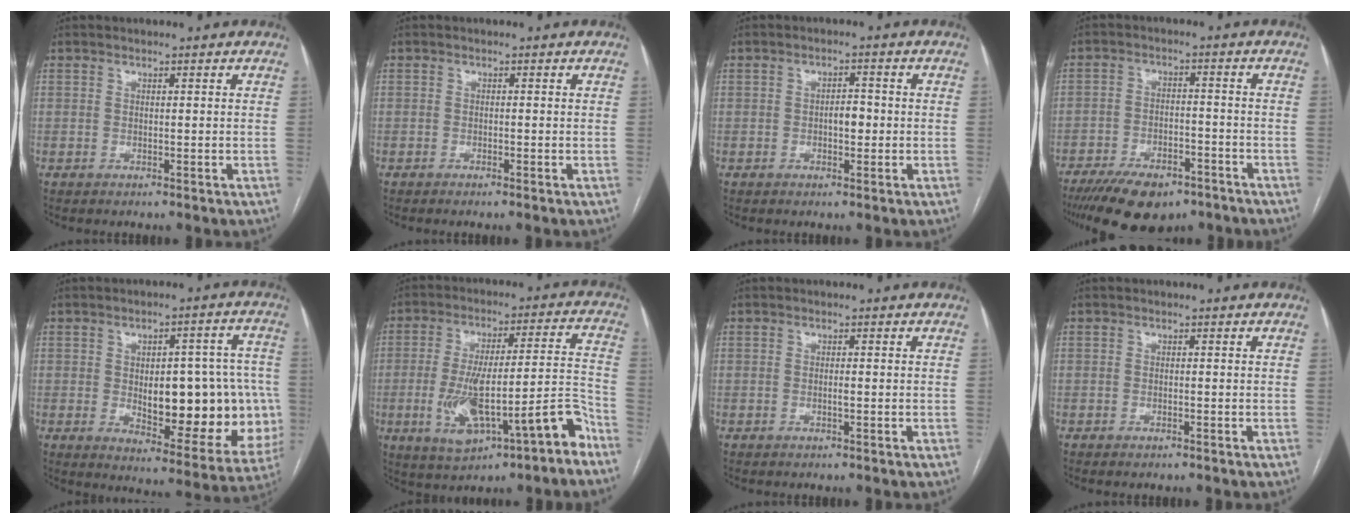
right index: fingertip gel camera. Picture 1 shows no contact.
{"total": 0.5, "force": [-0.4, -0.2, 0.3], "torque": [-0.006, 0.000, -0.008]}
{"total": 2.5, "force": [-0.4, 1.1, 2.2], "torque": [-0.032, 0.004, -0.005]}
{"total": 13.5, "force": [-10.0, 5.4, 7.4], "torque": [-0.127, -0.010, -0.154]}
{"total": 19.7, "force": [-1.8, 8.0, 17.9], "torque": [-0.184, 0.026, 0.004]}
{"total": 16.1, "force": [-7.0, 3.9, 14.0], "torque": [-0.226, 0.027, -0.094]}
{"total": 0.8, "force": [-0.2, 0.1, 0.8], "torque": [-0.017, -0.001, -0.003]}
{"total": 0.6, "force": [-0.5, 0.1, 0.3], "torque": [-0.009, -0.002, -0.006]}